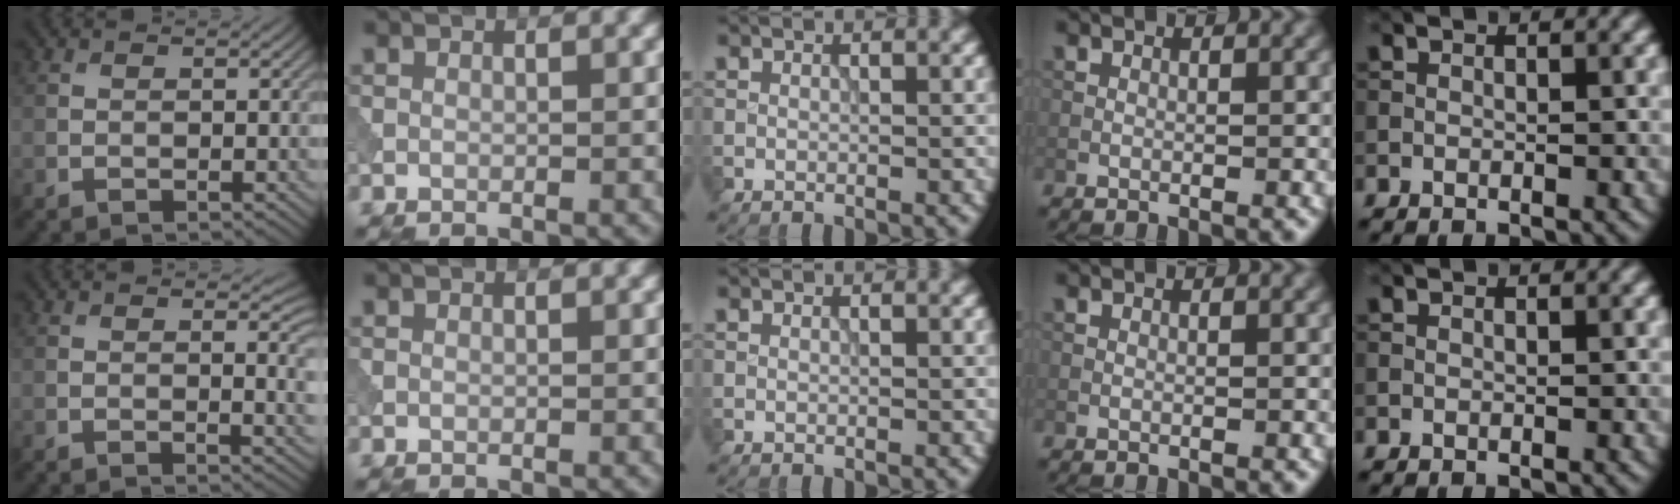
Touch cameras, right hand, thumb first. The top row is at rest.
{"thumb": {"total": 3.1, "force": [0.4, 1.0, 3.0], "torque": [-0.041, -0.006, 0.006]}}